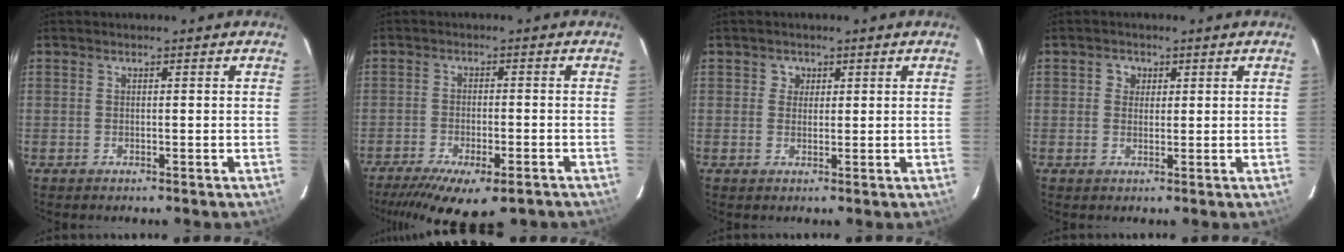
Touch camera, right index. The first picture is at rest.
{"total": 14.4, "force": [-10.5, 4.5, 8.8], "torque": [-0.179, -0.046, -0.159]}
{"total": 2.0, "force": [0.6, 1.9, 0.1], "torque": [0.008, 0.010, 0.007]}
{"total": 2.3, "force": [0.6, 2.2, 0.4], "torque": [-0.004, 0.009, 0.007]}